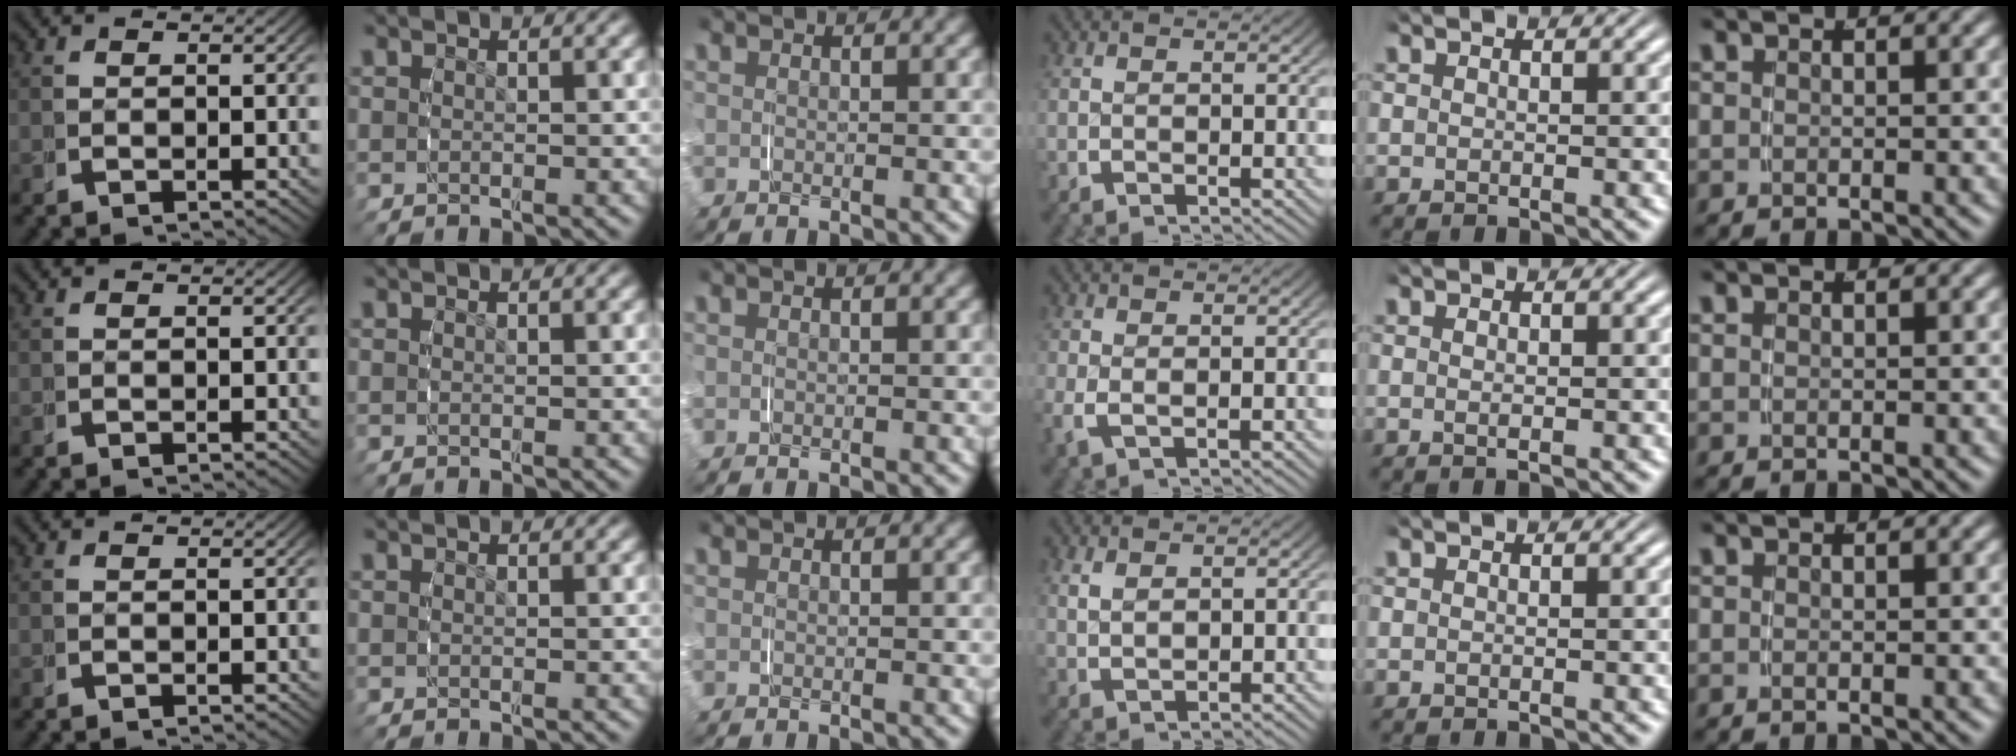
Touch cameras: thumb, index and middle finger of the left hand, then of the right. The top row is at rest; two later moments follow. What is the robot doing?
{"motion": "grasp_and_lifting", "object": "napkin"}